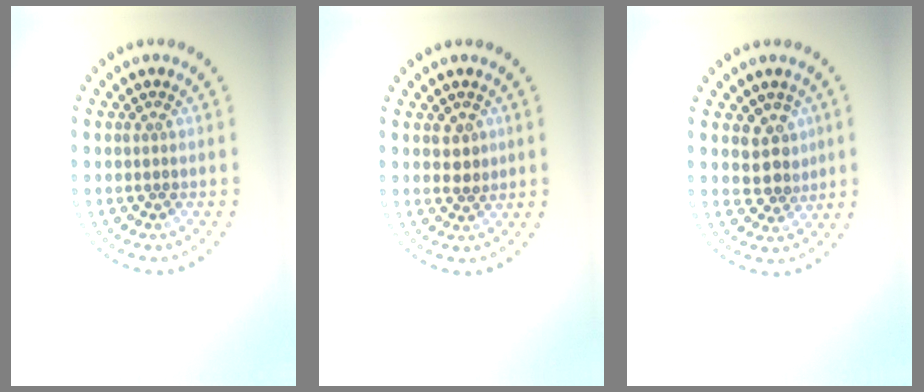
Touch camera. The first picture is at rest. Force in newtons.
{"total": 1.9, "press": 1.8, "slide": 0.6}
{"total": 2.8, "press": 2.5, "slide": 1.3}